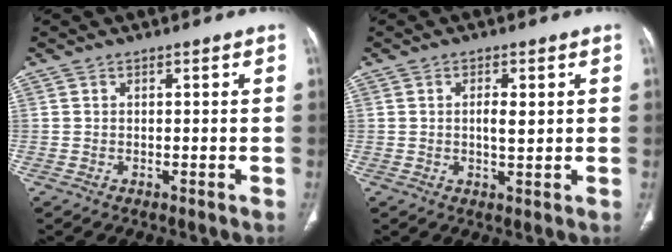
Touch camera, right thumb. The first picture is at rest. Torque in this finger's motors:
{"motor_torque": [0.02, 0.26, 0.10, 0.10, -0.03]}